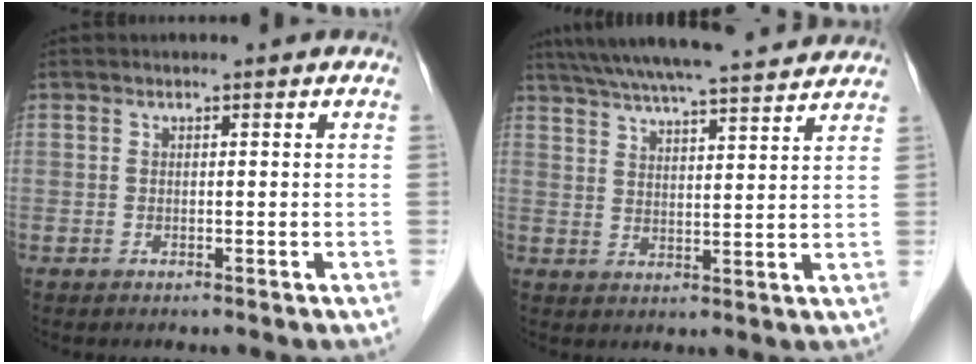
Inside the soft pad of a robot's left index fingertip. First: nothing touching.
{"total": 19.4, "force": [17.5, 1.8, 8.2], "torque": [-0.142, 0.039, 0.251]}